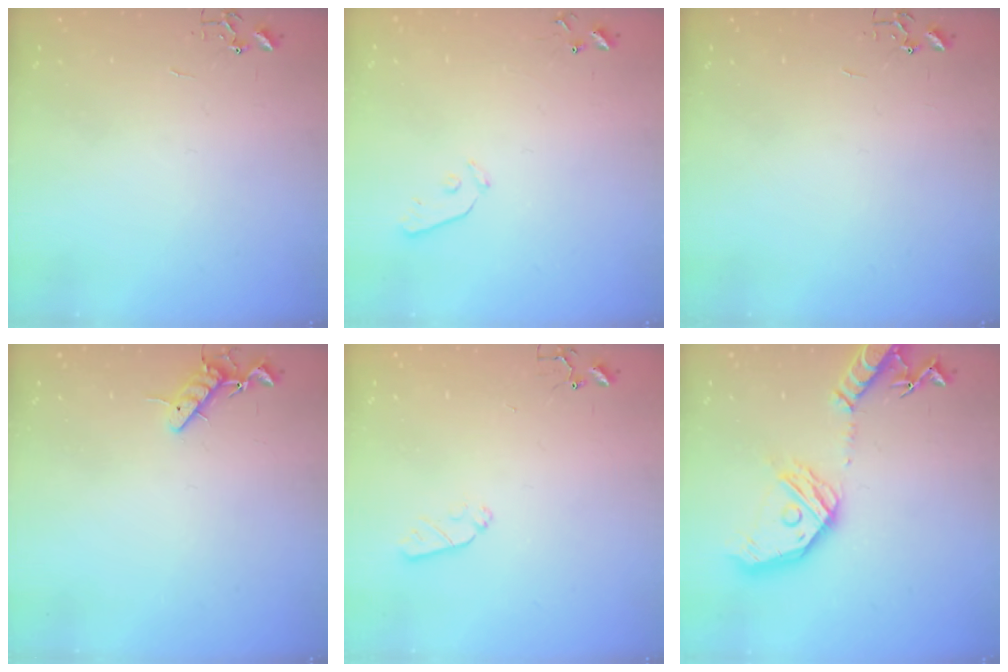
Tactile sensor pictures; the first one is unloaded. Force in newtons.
{"total": 4.9, "press": 4.9, "slide": 0.5}
{"total": 0.0}
{"total": 8.6, "press": 8.5, "slide": 1.3}
{"total": 5.2, "press": 5.2, "slide": 0.8}
{"total": 21.3, "press": 21.1, "slide": 3.1}